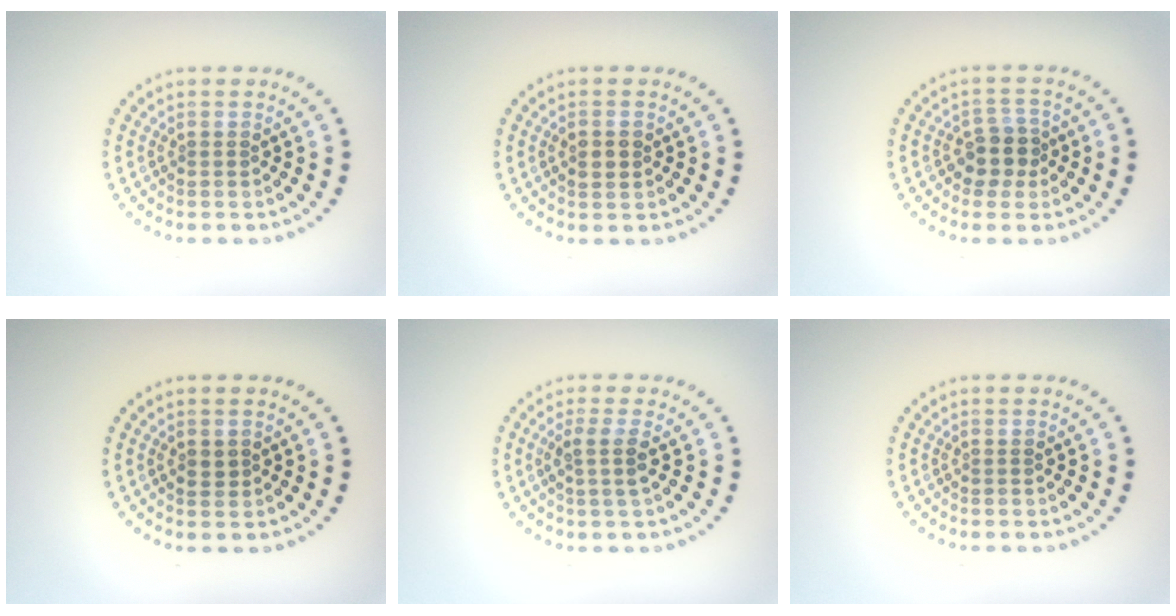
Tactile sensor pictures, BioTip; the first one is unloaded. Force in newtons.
{"total": 1.5, "press": 1.5, "slide": 0.0}
{"total": 2.6, "press": 2.3, "slide": 1.3}
{"total": 1.2, "press": 1.2, "slide": 0.2}
{"total": 2.0, "press": 1.5, "slide": 1.2}
{"total": 0.0}